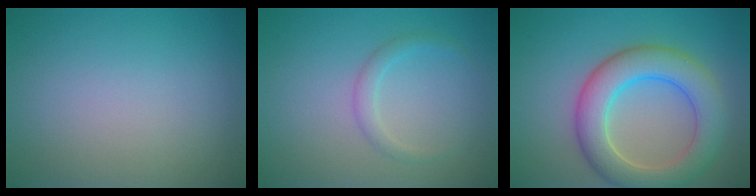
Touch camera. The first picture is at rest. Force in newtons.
{"total": 1.4, "press": 1.4, "slide": 0.1}
{"total": 6.9, "press": 6.9, "slide": 0.5}